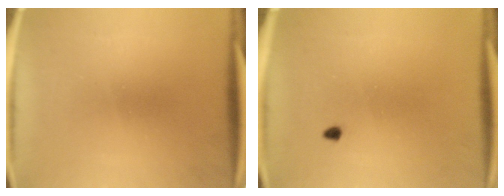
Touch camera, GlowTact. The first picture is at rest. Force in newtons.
{"total": 0.7}